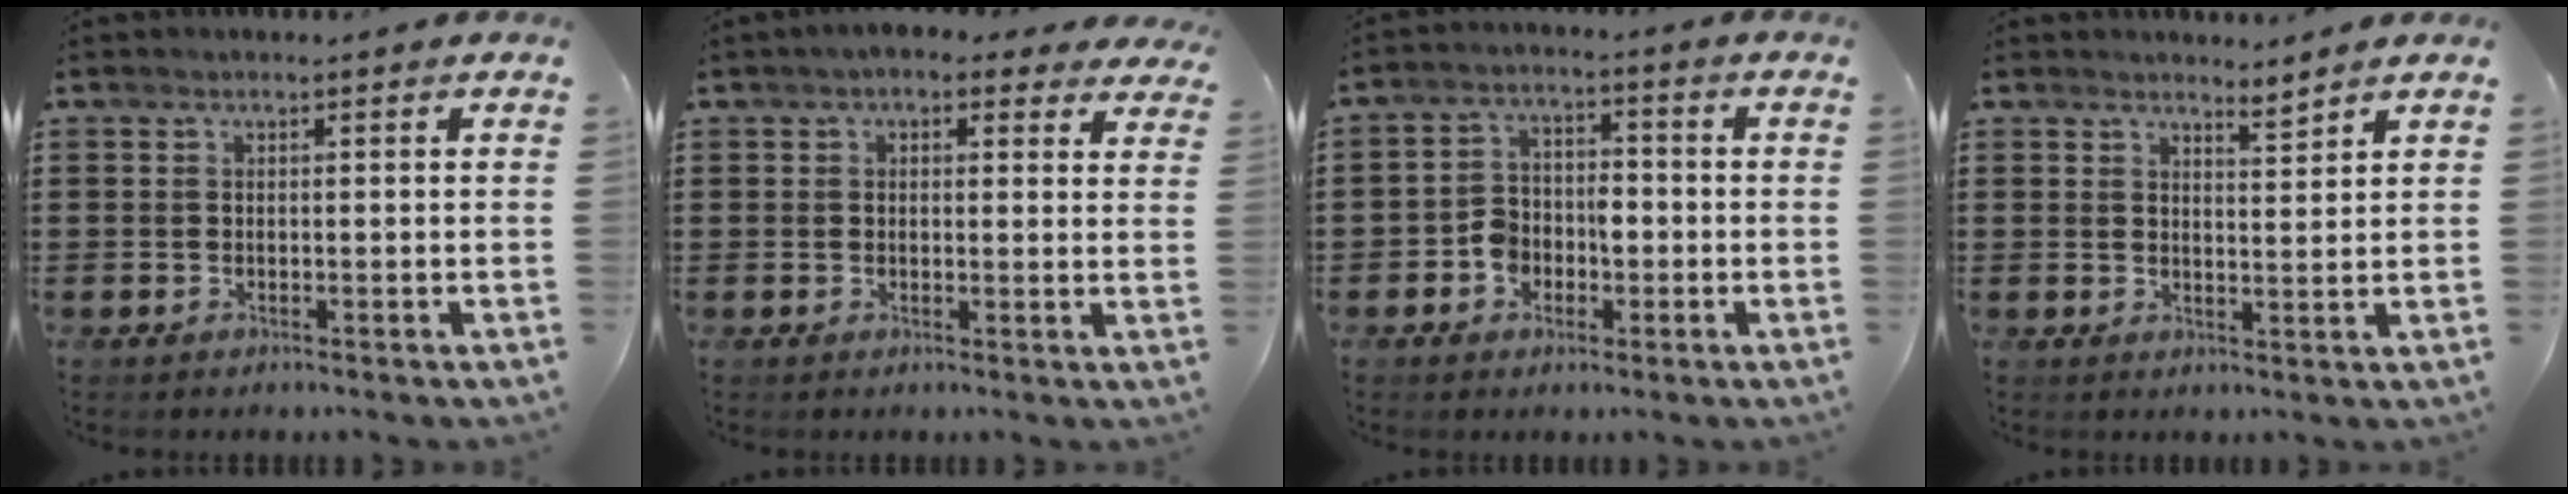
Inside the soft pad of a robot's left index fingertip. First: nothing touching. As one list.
[{"total": 3.2, "force": [2.4, 1.4, 1.5], "torque": [-0.030, -0.002, 0.039]}, {"total": 4.5, "force": [-2.1, 3.5, 2.0], "torque": [-0.044, 0.012, -0.043]}, {"total": 2.8, "force": [2.8, 0.0, 0.4], "torque": [-0.015, -0.003, 0.053]}]